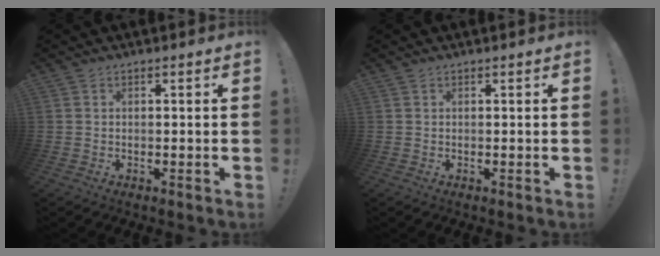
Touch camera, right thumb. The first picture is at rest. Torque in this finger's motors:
{"motor_torque": [-0.15, -0.24, 0.31, -0.27, -0.04]}